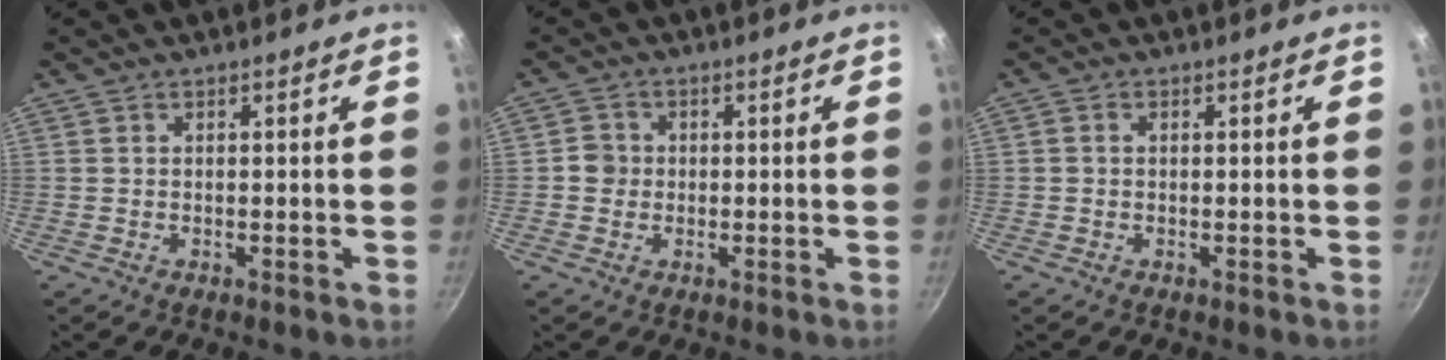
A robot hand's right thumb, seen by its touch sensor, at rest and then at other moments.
{"total": 2.9, "force": [-0.3, 2.8, 0.9], "torque": [0.001, 0.009, -0.011]}
{"total": 1.0, "force": [0.0, 0.8, 0.6], "torque": [-0.010, 0.005, 0.000]}